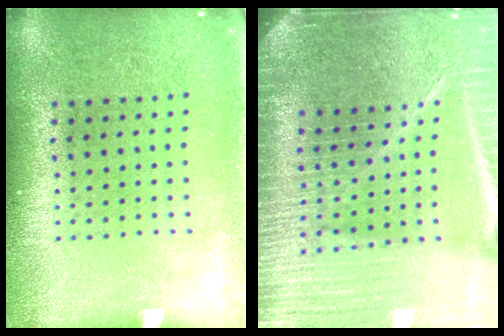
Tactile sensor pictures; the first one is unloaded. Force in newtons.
{"total": 4.9, "press": 4.5, "slide": 2.1}